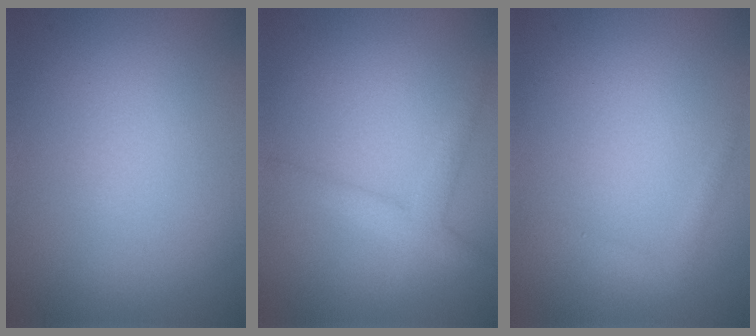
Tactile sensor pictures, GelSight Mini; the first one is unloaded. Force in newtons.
{"total": 2.4, "press": 2.4, "slide": 0.1}
{"total": 1.1, "press": 1.1, "slide": 0.1}